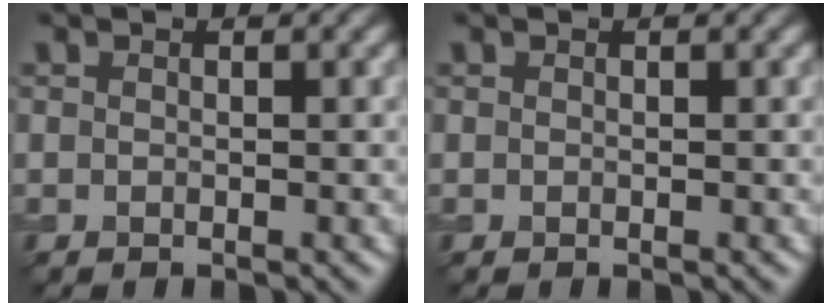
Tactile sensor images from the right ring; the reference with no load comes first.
{"total": 0.0}